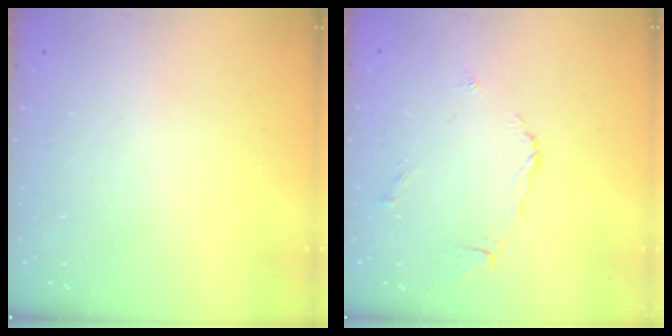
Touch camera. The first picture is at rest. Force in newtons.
{"total": 5.7, "press": 5.7, "slide": 0.5}